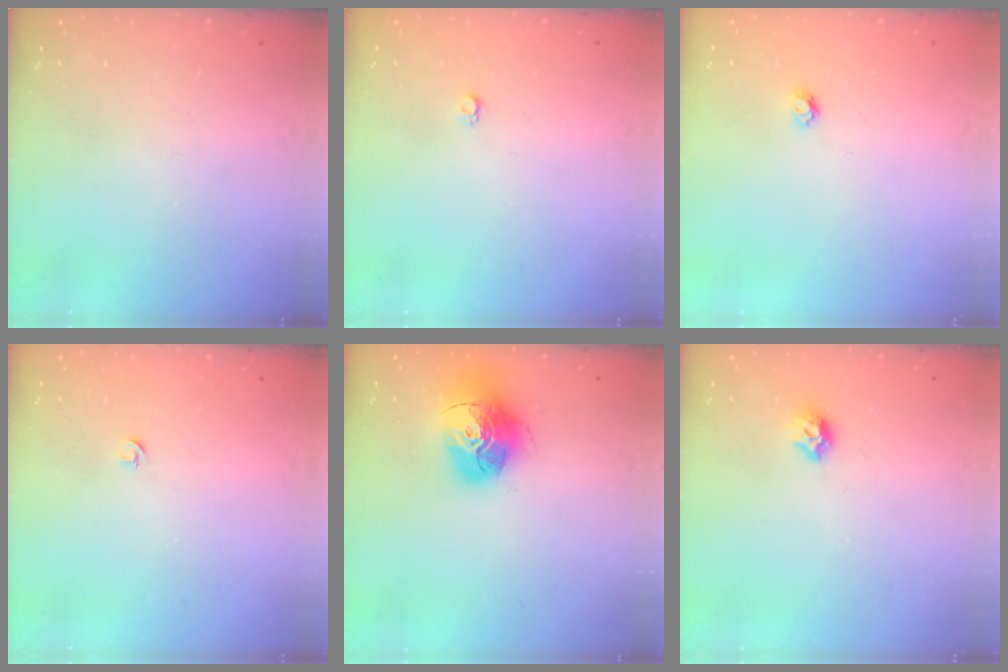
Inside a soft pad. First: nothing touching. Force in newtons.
{"total": 2.6, "press": 2.6, "slide": 0.4}
{"total": 3.7, "press": 3.6, "slide": 0.4}
{"total": 2.7, "press": 2.6, "slide": 0.6}
{"total": 16.5, "press": 16.4, "slide": 1.5}
{"total": 6.4, "press": 6.3, "slide": 0.8}